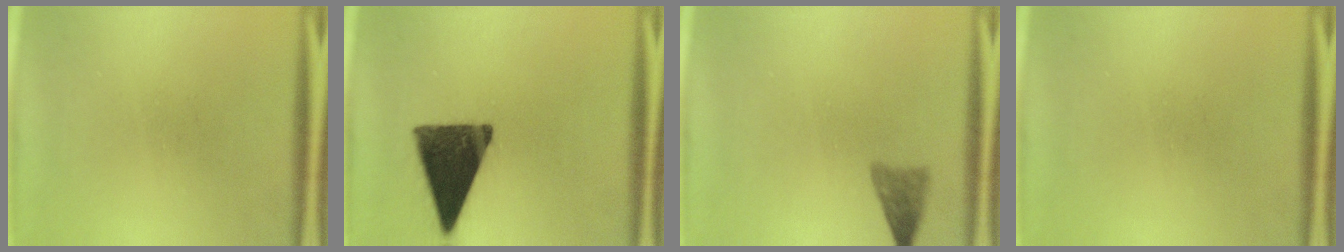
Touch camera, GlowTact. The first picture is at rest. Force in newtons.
{"total": 14.8}
{"total": 2.4}
{"total": 0.0}